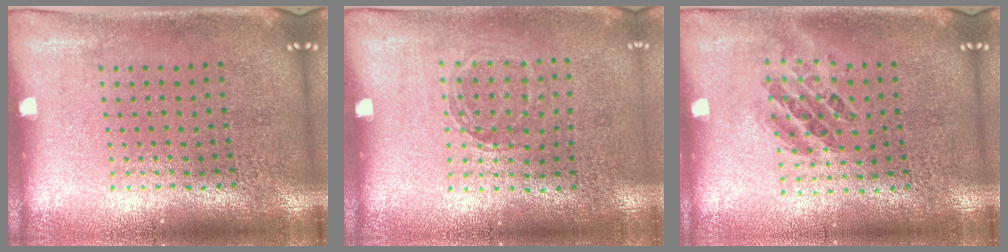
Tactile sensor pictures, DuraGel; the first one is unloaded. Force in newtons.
{"total": 0.8, "press": 0.8, "slide": 0.1}
{"total": 0.9, "press": 0.8, "slide": 0.4}